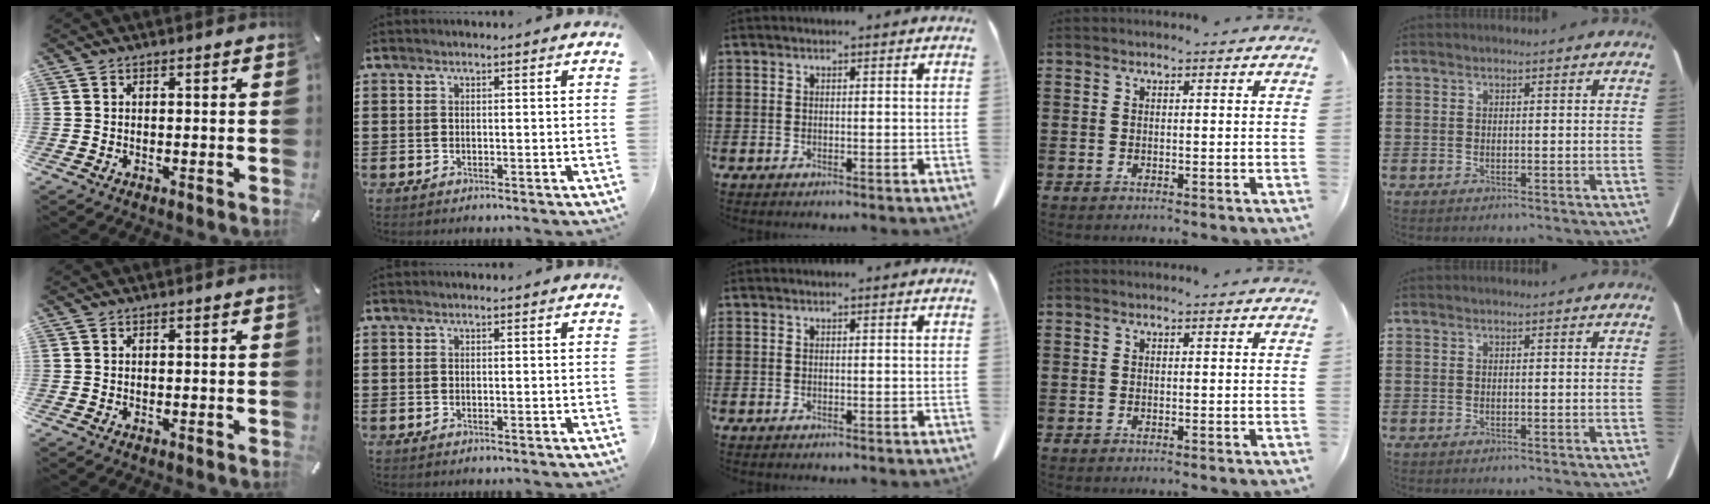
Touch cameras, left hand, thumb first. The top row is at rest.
{}